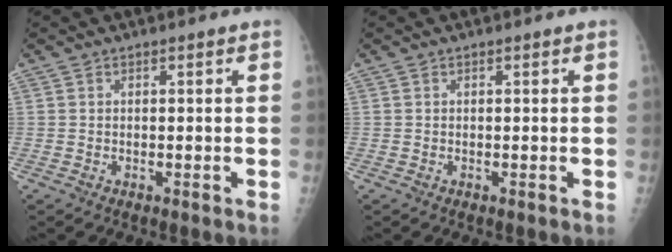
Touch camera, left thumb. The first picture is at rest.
{"total": 0.0}